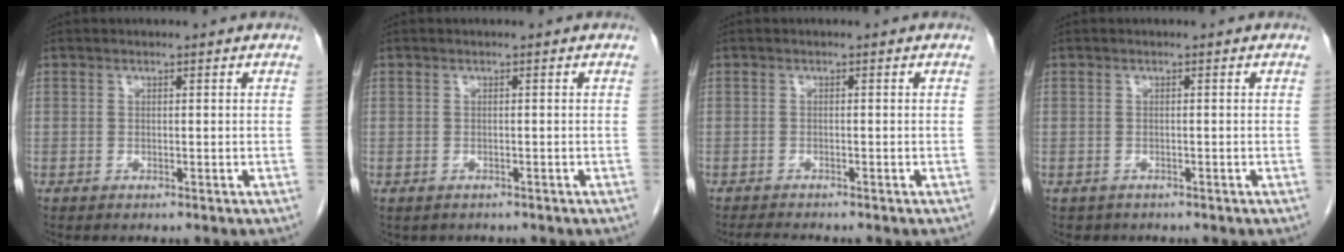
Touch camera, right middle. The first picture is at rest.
{"total": 1.5, "force": [-1.1, 0.9, 0.2], "torque": [-0.010, 0.000, -0.011]}
{"total": 2.1, "force": [-2.0, -0.1, 0.7], "torque": [-0.015, -0.009, -0.033]}
{"total": 1.3, "force": [-1.0, 0.8, 0.0], "torque": [-0.009, 0.001, -0.013]}